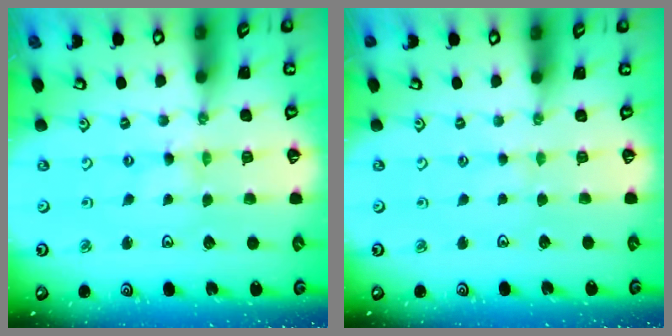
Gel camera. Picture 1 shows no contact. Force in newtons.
{"total": 0.6, "press": 0.6, "slide": 0.2}